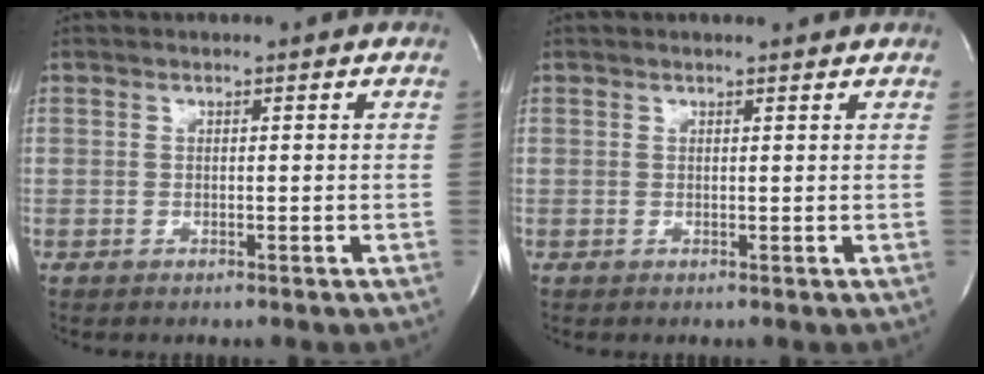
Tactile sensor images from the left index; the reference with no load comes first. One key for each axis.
{"total": 1.7, "fx": 1.7, "fy": 0.1, "fz": 0.4, "tx": -0.010, "ty": 0.003, "tz": 0.015}